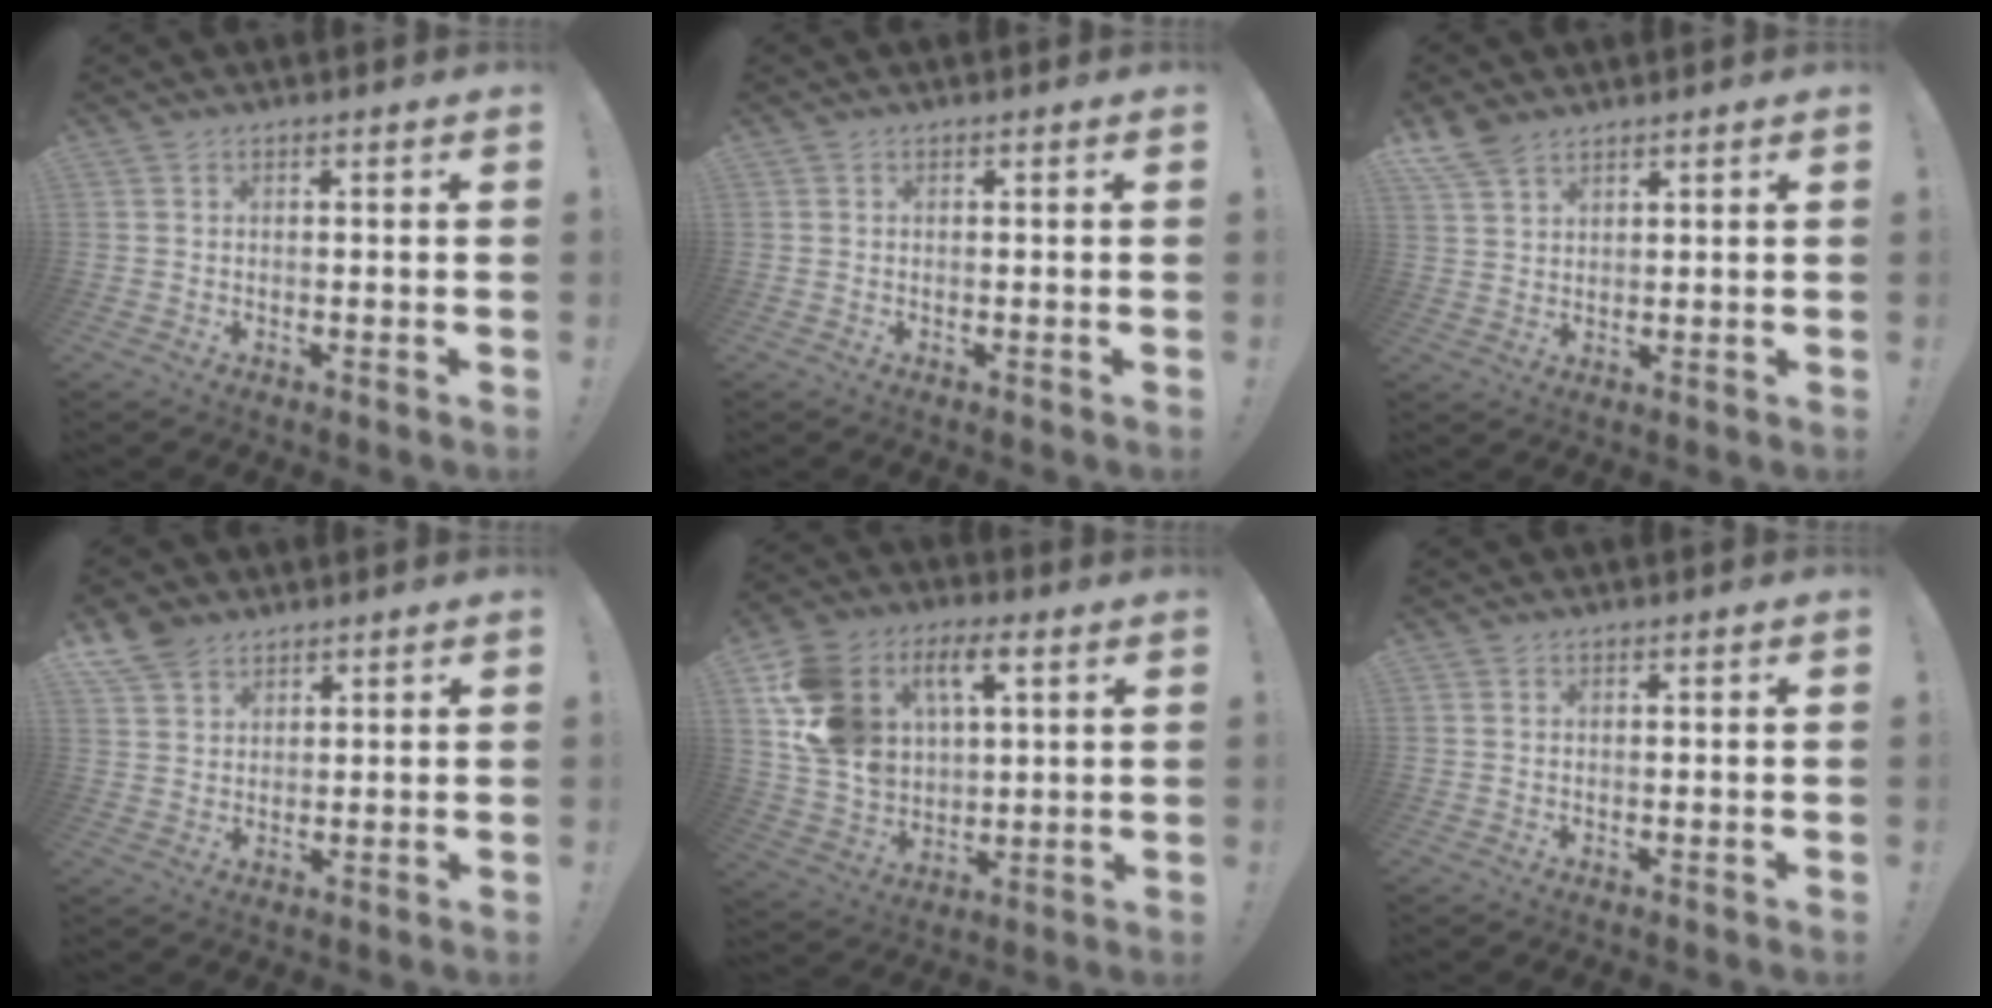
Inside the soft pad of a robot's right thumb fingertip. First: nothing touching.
{"total": 0.0}
{"total": 6.2, "force": [4.8, 2.9, 2.6], "torque": [-0.050, -0.022, 0.093]}
{"total": 6.7, "force": [4.9, 4.2, 1.9], "torque": [-0.035, -0.026, 0.096]}
{"total": 18.7, "force": [7.1, 13.1, 11.4], "torque": [-0.211, -0.030, 0.129]}
{"total": 0.0}